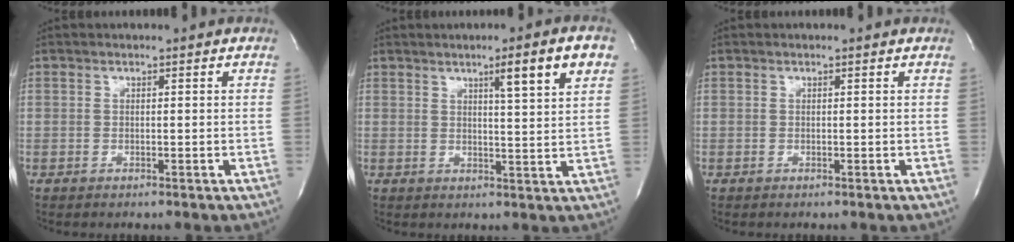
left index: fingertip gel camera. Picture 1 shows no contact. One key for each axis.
{"total": 7.1, "fx": 3.5, "fy": -0.3, "fz": 6.1, "tx": -0.084, "ty": -0.002, "tz": 0.049}
{"total": 0.0}